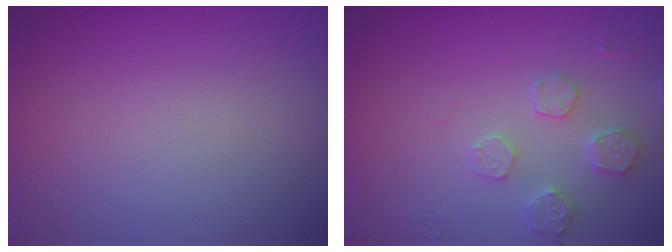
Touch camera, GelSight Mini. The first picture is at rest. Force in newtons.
{"total": 2.5, "press": 2.5, "slide": 0.5}